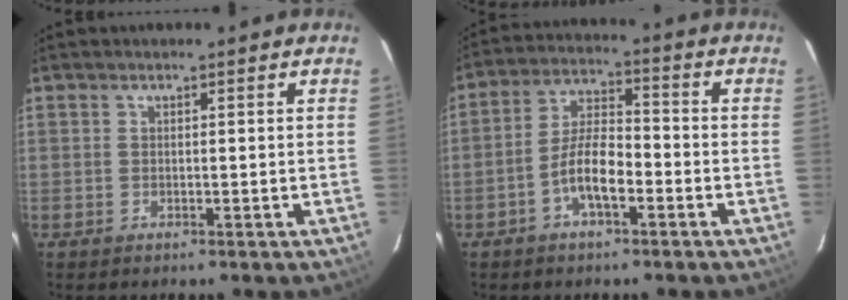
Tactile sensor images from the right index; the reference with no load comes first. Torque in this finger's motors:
{"motor_torque": [0.31, -0.30, 0.24, 0.08]}